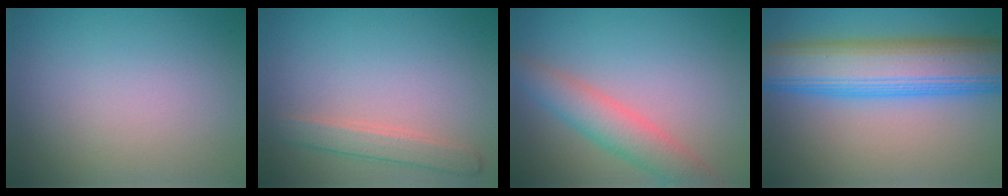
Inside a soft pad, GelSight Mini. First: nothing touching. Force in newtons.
{"total": 2.3, "press": 2.3, "slide": 0.1}
{"total": 4.1, "press": 4.1, "slide": 0.2}
{"total": 10.3, "press": 10.3, "slide": 0.2}